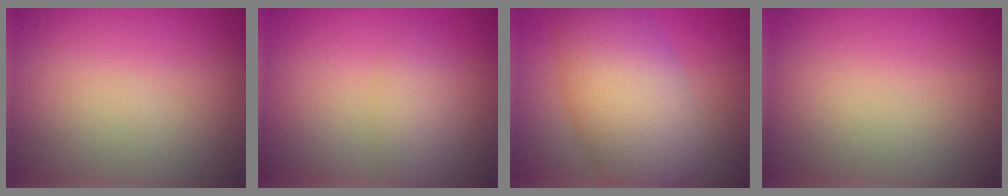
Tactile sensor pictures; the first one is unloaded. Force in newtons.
{"total": 2.3, "press": 2.3, "slide": 0.1}
{"total": 9.7, "press": 9.7, "slide": 0.3}
{"total": 0.0}